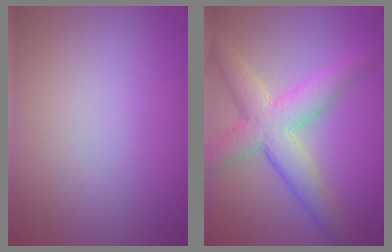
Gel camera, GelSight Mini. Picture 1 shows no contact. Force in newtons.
{"total": 6.1, "press": 6.1, "slide": 0.2}